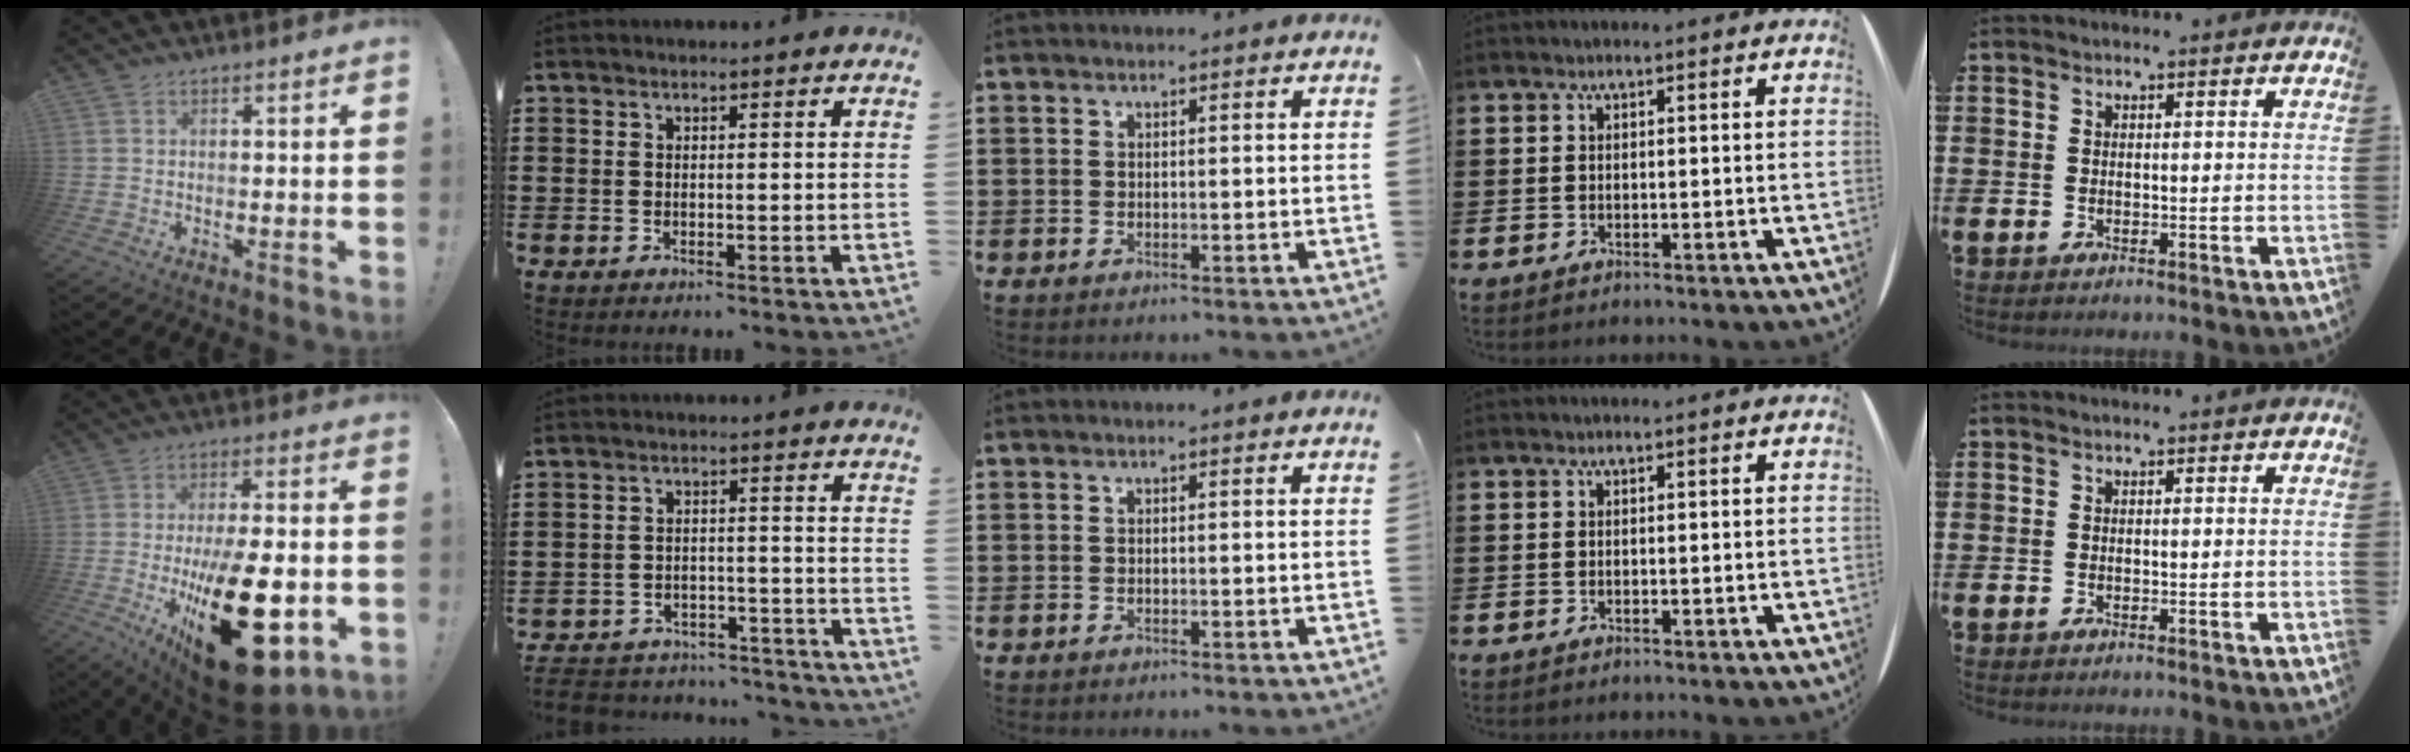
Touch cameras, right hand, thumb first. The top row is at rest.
{"thumb": {"total": 27.9, "force": [-6.8, 11.1, 24.7], "torque": [-0.382, 0.019, -0.084]}, "index": {"total": 4.3, "force": [-4.2, 0.7, 0.4], "torque": [-0.019, 0.004, -0.090]}}